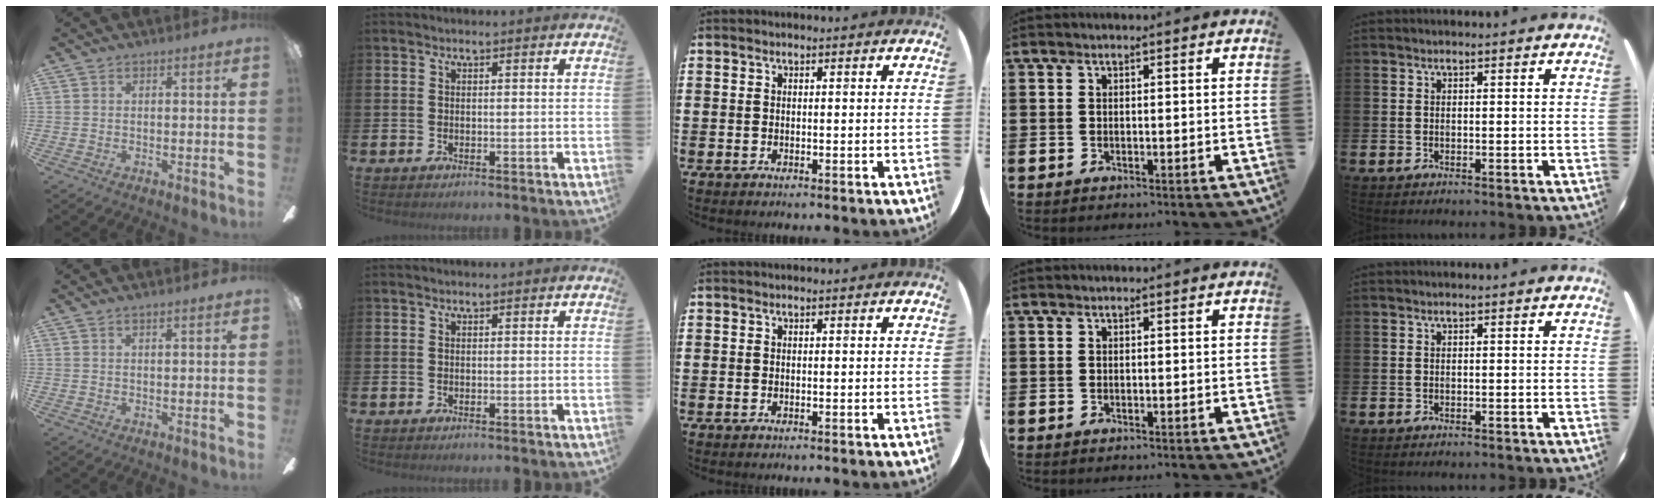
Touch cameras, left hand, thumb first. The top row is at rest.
{"thumb": {"total": 0.5, "force": [0.3, 0.1, 0.4], "torque": [-0.009, 0.000, 0.005]}}